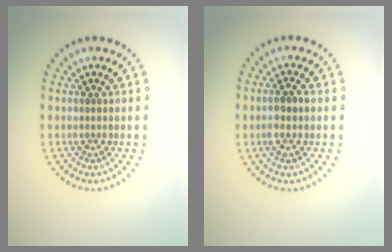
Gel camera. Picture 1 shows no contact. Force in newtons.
{"total": 2.0, "press": 1.9, "slide": 0.5}